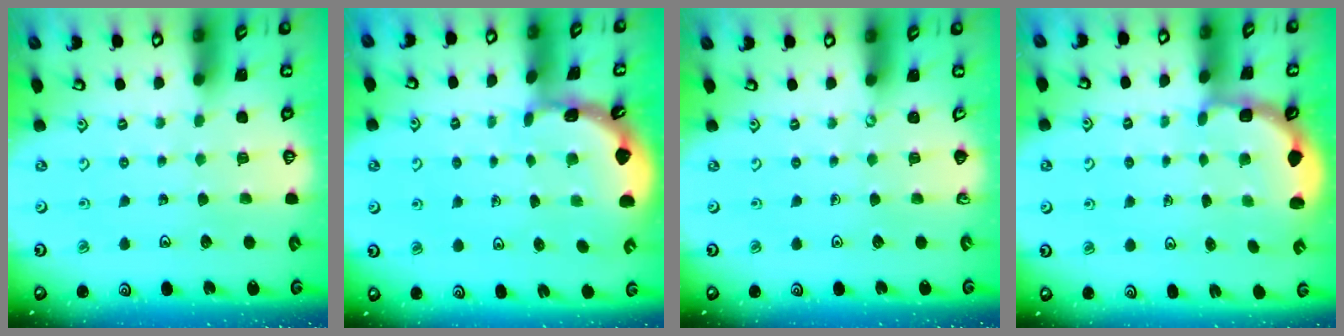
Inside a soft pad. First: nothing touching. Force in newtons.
{"total": 1.6, "press": 1.6, "slide": 0.1}
{"total": 0.0}
{"total": 2.8, "press": 2.5, "slide": 1.4}